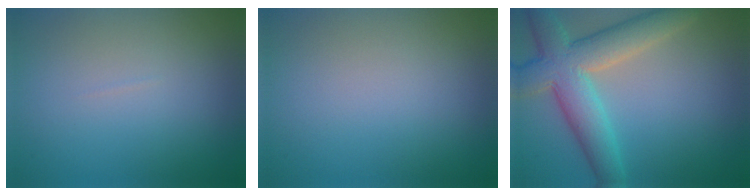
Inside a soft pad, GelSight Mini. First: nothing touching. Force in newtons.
{"total": 0.0}
{"total": 7.5, "press": 7.5, "slide": 0.6}